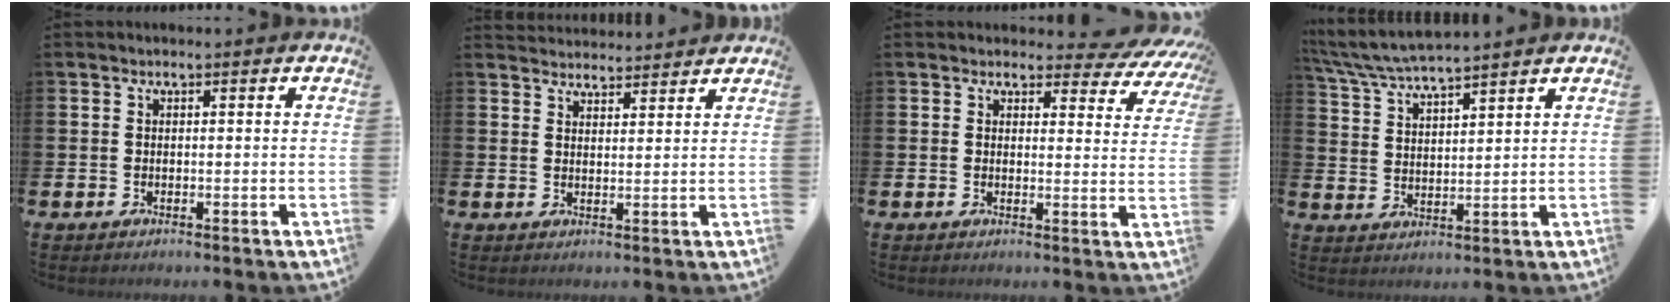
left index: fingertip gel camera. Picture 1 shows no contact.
{"total": 3.2, "force": [3.2, 0.6, -0.3], "torque": [0.000, -0.018, 0.059]}
{"total": 2.7, "force": [2.2, 1.4, 0.7], "torque": [-0.007, -0.021, 0.032]}
{"total": 5.6, "force": [5.4, 0.1, 1.5], "torque": [-0.054, -0.025, 0.098]}